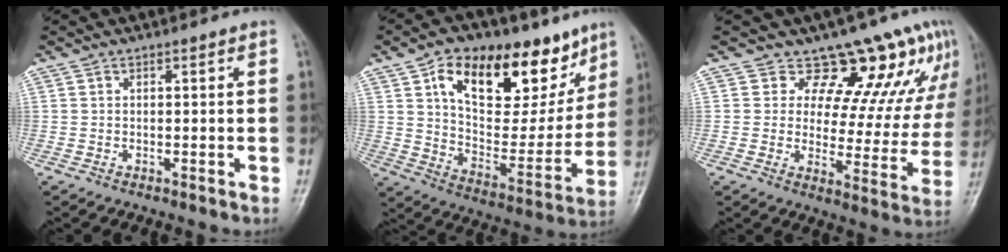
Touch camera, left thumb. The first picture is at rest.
{"total": 24.9, "force": [13.0, 13.0, 16.8], "torque": [-0.206, -0.029, 0.214]}
{"total": 14.5, "force": [11.4, 6.7, 6.0], "torque": [-0.020, -0.072, 0.130]}